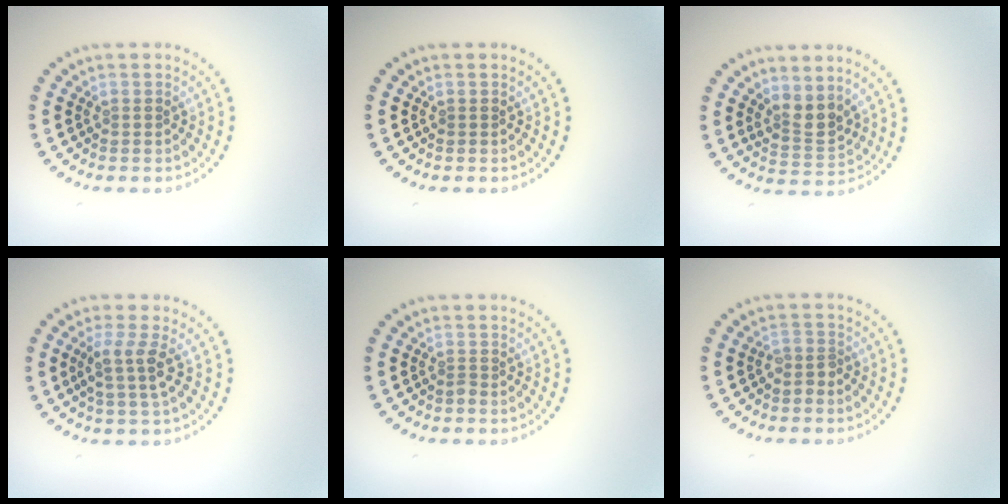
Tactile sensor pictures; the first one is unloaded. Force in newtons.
{"total": 0.0}
{"total": 2.5, "press": 2.0, "slide": 1.4}
{"total": 2.7, "press": 2.1, "slide": 1.7}
{"total": 0.6, "press": 0.3, "slide": 0.5}
{"total": 1.4, "press": 1.0, "slide": 0.9}